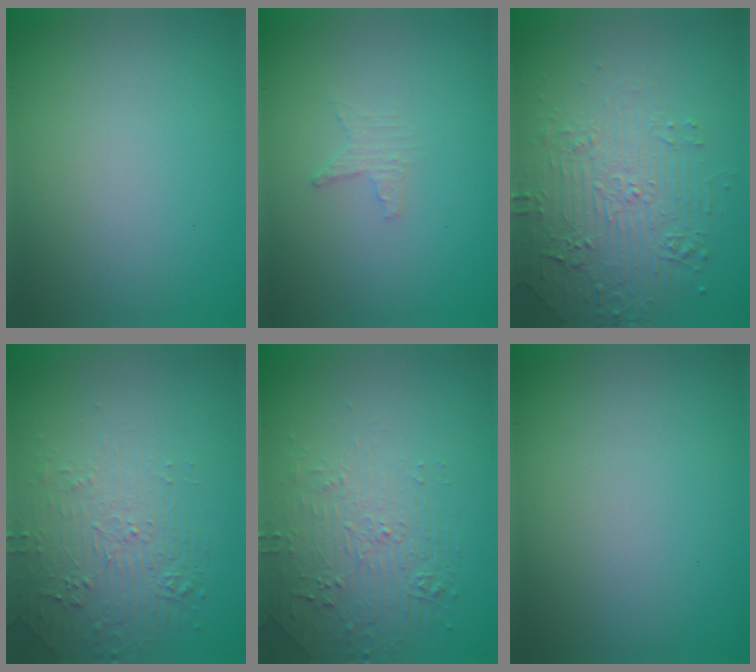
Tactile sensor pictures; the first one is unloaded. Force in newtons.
{"total": 1.2, "press": 1.2, "slide": 0.4}
{"total": 4.8, "press": 3.6, "slide": 3.2}
{"total": 2.1, "press": 1.5, "slide": 1.5}
{"total": 2.1, "press": 1.5, "slide": 1.5}
{"total": 0.0}